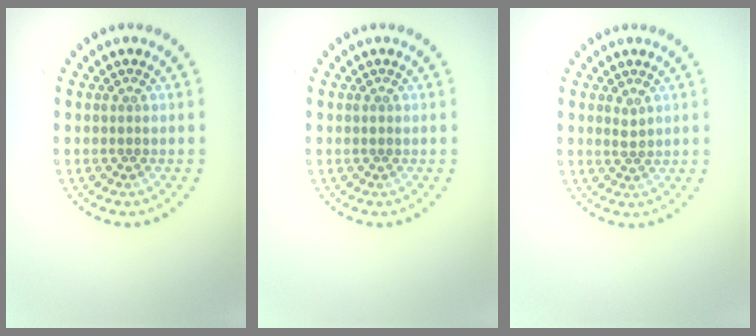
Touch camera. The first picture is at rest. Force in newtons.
{"total": 0.5, "press": 0.5, "slide": 0.1}
{"total": 1.1, "press": 1.0, "slide": 0.5}